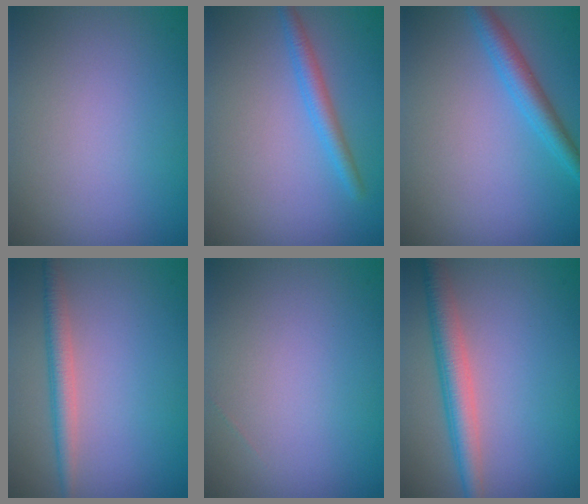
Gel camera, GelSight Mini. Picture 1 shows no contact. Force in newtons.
{"total": 2.0, "press": 2.0, "slide": 0.1}
{"total": 2.7, "press": 2.7, "slide": 0.3}
{"total": 2.4, "press": 2.4, "slide": 0.1}
{"total": 0.0}
{"total": 4.0, "press": 4.0, "slide": 0.1}